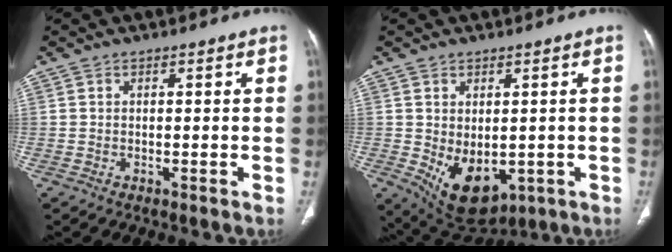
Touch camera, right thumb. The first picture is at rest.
{"total": 10.7, "force": [-2.1, 6.8, 8.1], "torque": [-0.109, -0.008, -0.002]}